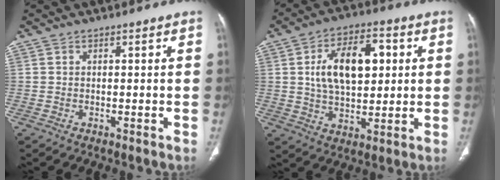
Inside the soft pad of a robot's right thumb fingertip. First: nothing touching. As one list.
[{"total": 14.7, "force": [3.0, 8.3, 11.8], "torque": [-0.174, 0.006, 0.051]}]